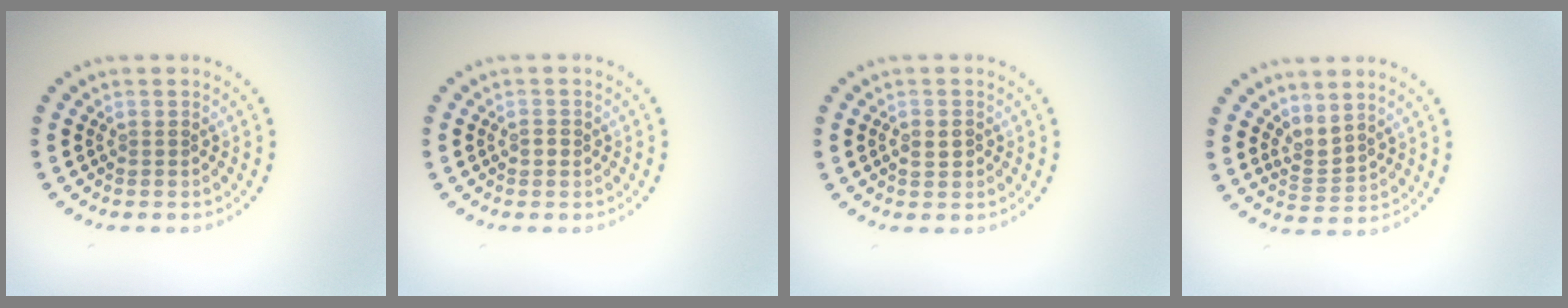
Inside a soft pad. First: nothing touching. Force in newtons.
{"total": 0.8, "press": 0.8, "slide": 0.1}
{"total": 1.6, "press": 1.5, "slide": 0.3}
{"total": 2.1, "press": 1.5, "slide": 1.5}